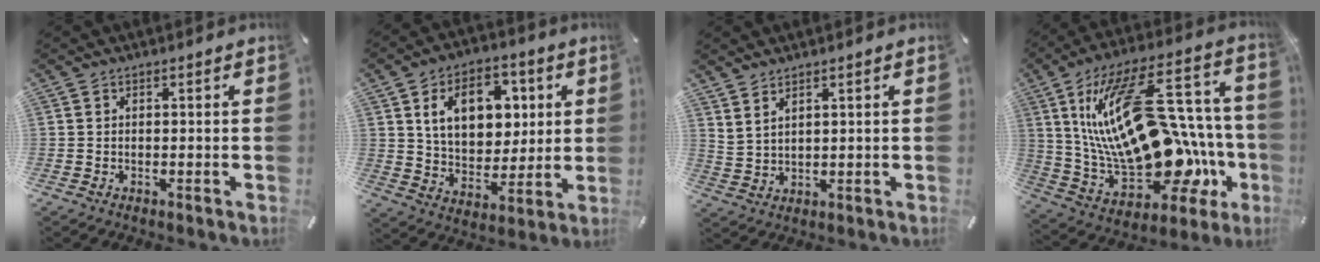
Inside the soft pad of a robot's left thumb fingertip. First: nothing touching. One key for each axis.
{"total": 14.4, "fx": 5.2, "fy": 10.6, "fz": 8.4, "tx": -0.127, "ty": -0.007, "tz": 0.094}
{"total": 2.4, "fx": 2.3, "fy": 0.3, "fz": 0.3, "tx": -0.011, "ty": -0.013, "tz": 0.045}
{"total": 32.1, "fx": 1.4, "fy": 16.4, "fz": 27.5, "tx": -0.522, "ty": -0.025, "tz": 0.033}